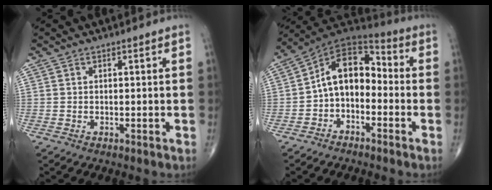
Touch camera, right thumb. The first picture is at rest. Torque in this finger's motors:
{"motor_torque": [-0.01, 0.25, 1.13, -0.09, 0.13]}